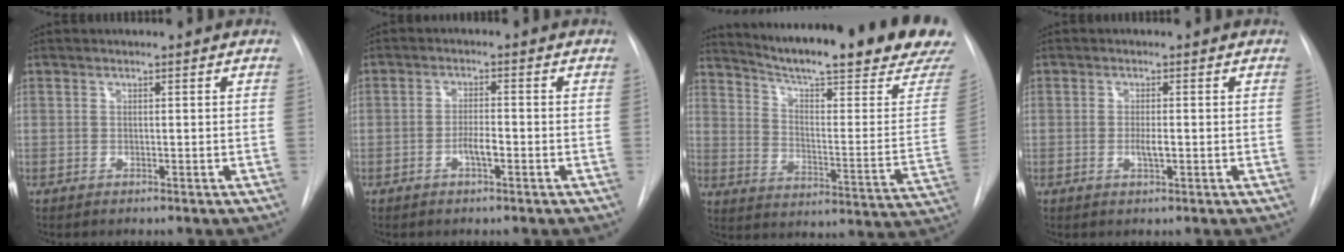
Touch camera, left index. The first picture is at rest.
{"total": 2.8, "force": [-1.7, 0.5, 2.1], "torque": [-0.037, -0.003, -0.028]}
{"total": 27.2, "force": [23.1, 1.0, 14.3], "torque": [-0.221, -0.092, 0.301]}
{"total": 1.8, "force": [-0.9, 0.3, 1.5], "torque": [-0.031, -0.007, -0.013]}